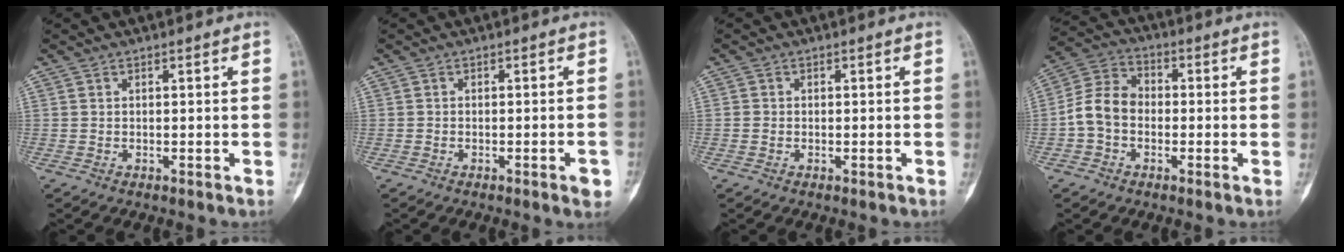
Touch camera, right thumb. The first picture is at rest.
{"total": 2.5, "force": [-1.3, 0.4, 2.1], "torque": [-0.024, 0.004, -0.017]}
{"total": 0.6, "force": [-0.2, 0.6, 0.1], "torque": [0.003, 0.004, -0.005]}
{"total": 8.4, "force": [-1.5, 6.5, 5.1], "torque": [-0.090, 0.033, -0.043]}